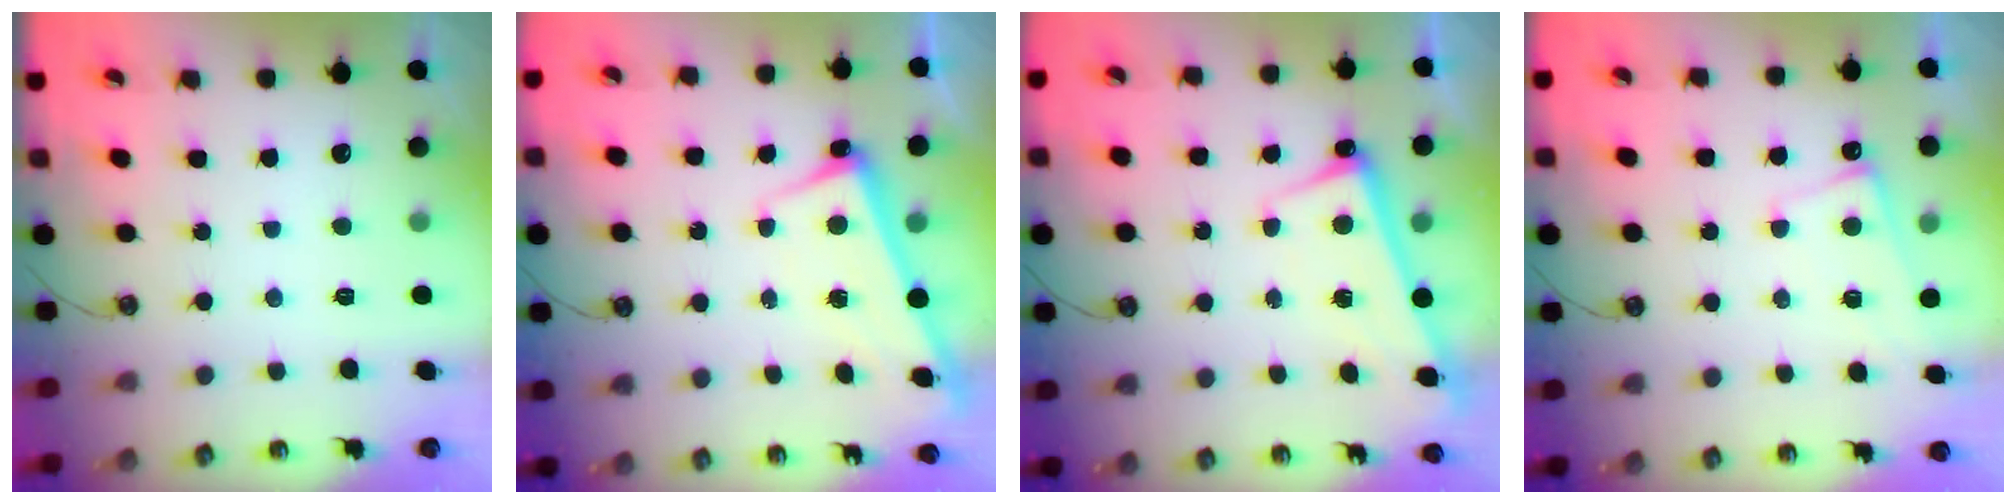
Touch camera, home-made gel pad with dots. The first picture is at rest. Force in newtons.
{"total": 2.7, "press": 2.6, "slide": 0.6}
{"total": 2.8, "press": 2.6, "slide": 0.9}
{"total": 2.1, "press": 2.1, "slide": 0.5}